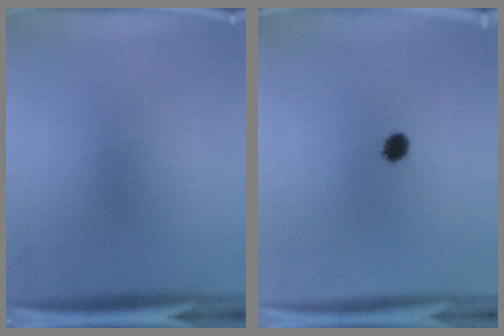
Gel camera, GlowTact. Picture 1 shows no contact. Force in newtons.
{"total": 2.8}